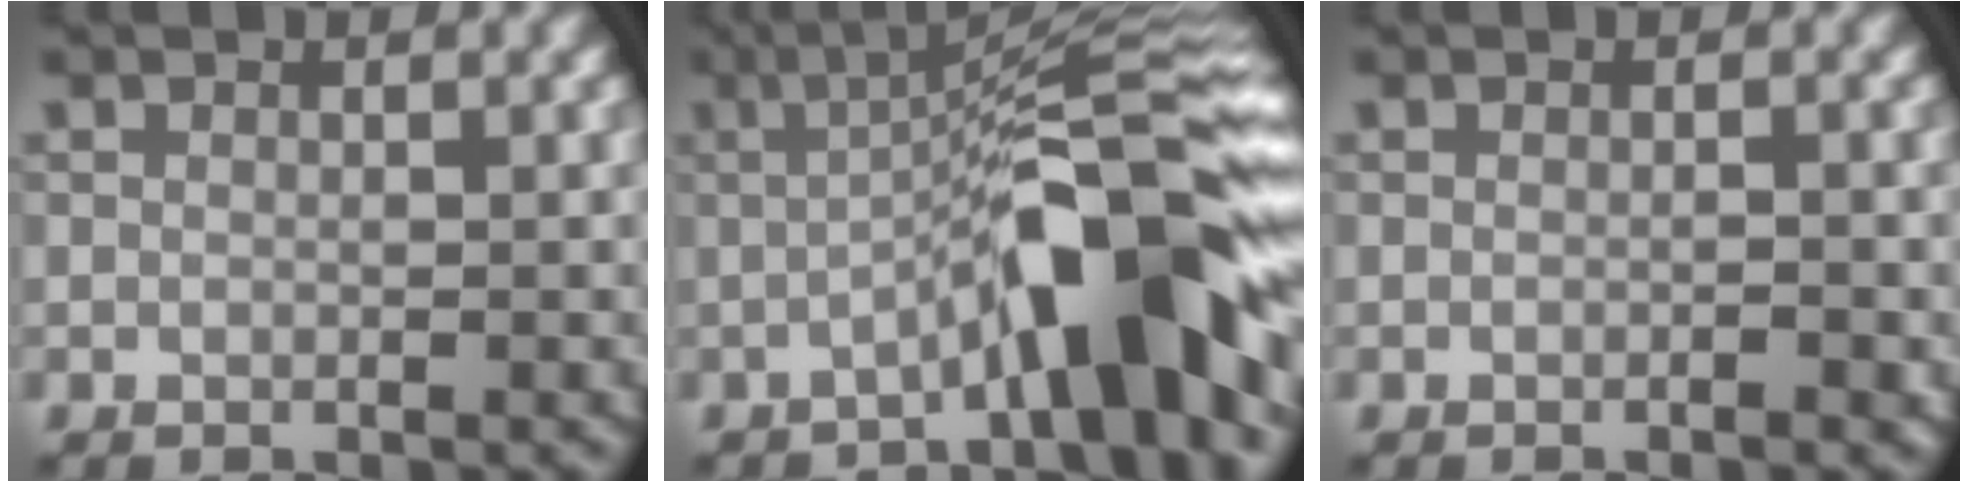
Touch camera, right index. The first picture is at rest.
{"total": 9.7, "force": [-2.6, 1.6, 9.2], "torque": [-0.120, 0.025, -0.054]}
{"total": 0.7, "force": [-0.4, 0.1, 0.6], "torque": [-0.009, 0.001, -0.008]}